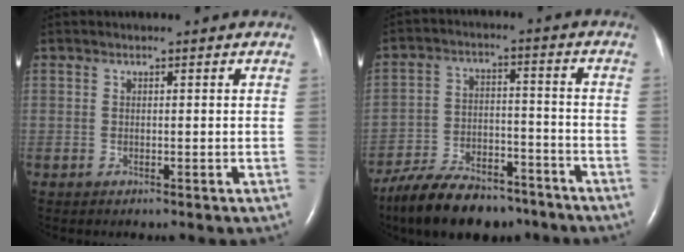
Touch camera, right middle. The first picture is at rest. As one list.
[{"total": 14.7, "force": [-11.9, 5.6, 6.7], "torque": [-0.115, 0.008, -0.192]}]